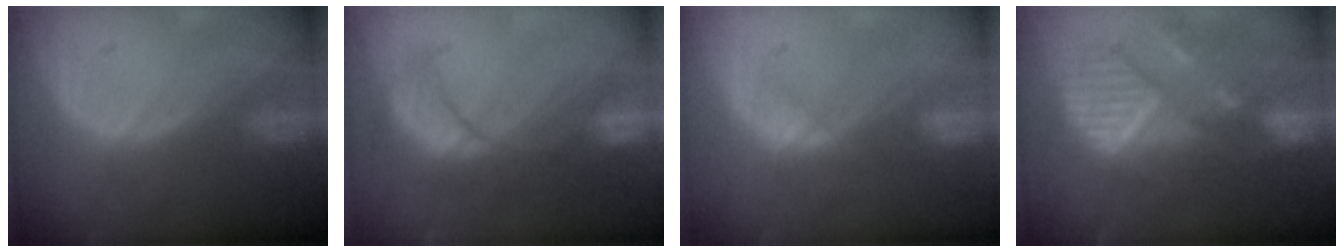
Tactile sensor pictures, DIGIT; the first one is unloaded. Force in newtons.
{"total": 8.1, "press": 8.0, "slide": 0.8}
{"total": 2.9, "press": 2.9, "slide": 0.7}
{"total": 11.1, "press": 10.0, "slide": 4.9}